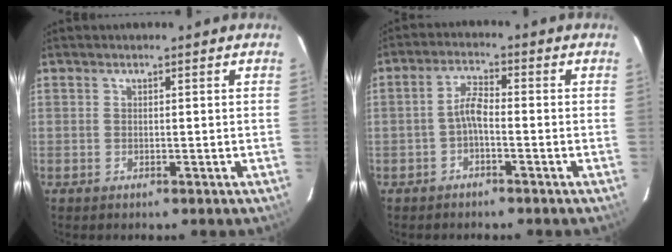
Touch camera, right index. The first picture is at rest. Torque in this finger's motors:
{"motor_torque": [0.52, -0.20, 0.37, 0.08]}